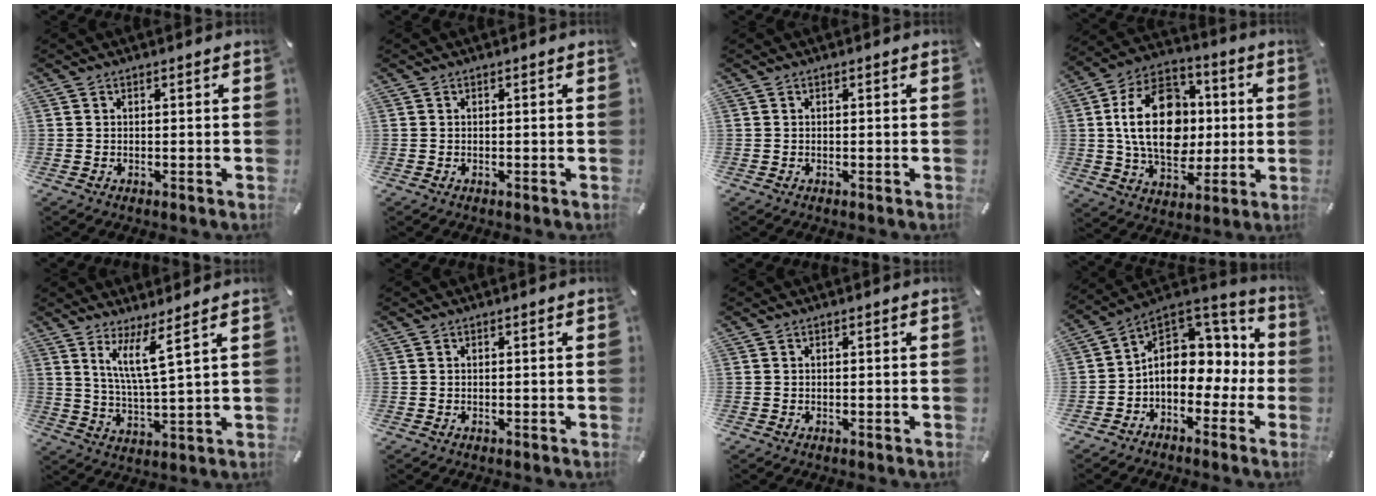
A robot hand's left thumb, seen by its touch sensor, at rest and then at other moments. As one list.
[{"total": 0.0}, {"total": 0.0}, {"total": 21.3, "force": [0.9, 15.3, 14.7], "torque": [-0.270, 0.008, 0.012]}, {"total": 8.4, "force": [5.4, 0.4, 6.4], "torque": [-0.133, -0.020, 0.091]}, {"total": 0.0}, {"total": 0.0}, {"total": 12.4, "force": [0.4, 9.9, 7.5], "torque": [-0.122, -0.014, 0.007]}]